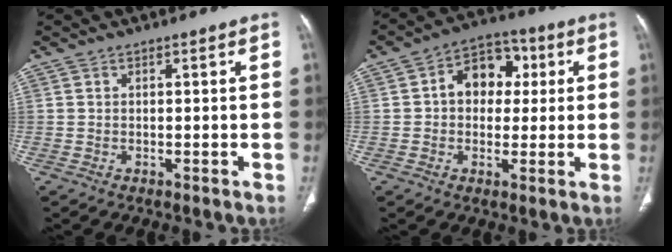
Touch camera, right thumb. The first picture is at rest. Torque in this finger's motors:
{"motor_torque": [0.56, 2.07, 0.60, 0.38, 0.01]}